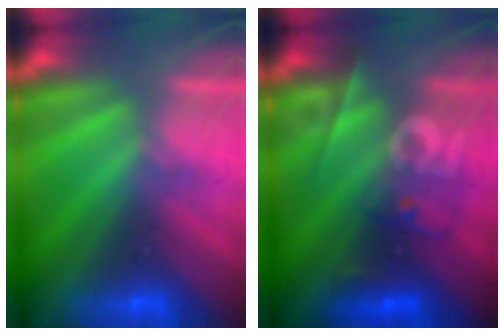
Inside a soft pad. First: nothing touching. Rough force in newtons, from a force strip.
{"total": 2.5}